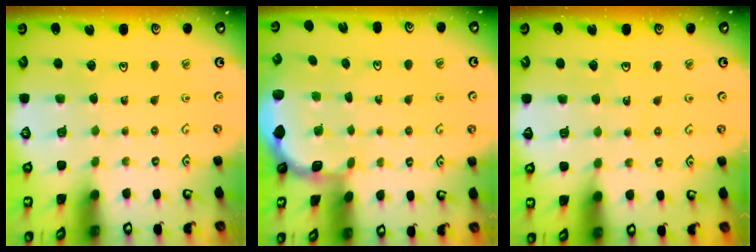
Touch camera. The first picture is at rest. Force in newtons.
{"total": 1.9, "press": 1.8, "slide": 0.7}
{"total": 2.5, "press": 2.5, "slide": 0.2}